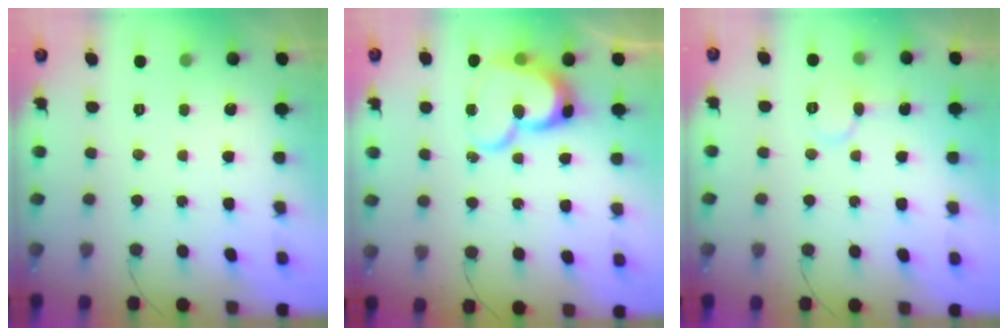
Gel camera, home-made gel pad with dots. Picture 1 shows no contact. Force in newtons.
{"total": 15.1, "press": 15.0, "slide": 1.2}
{"total": 6.8, "press": 6.8, "slide": 0.7}